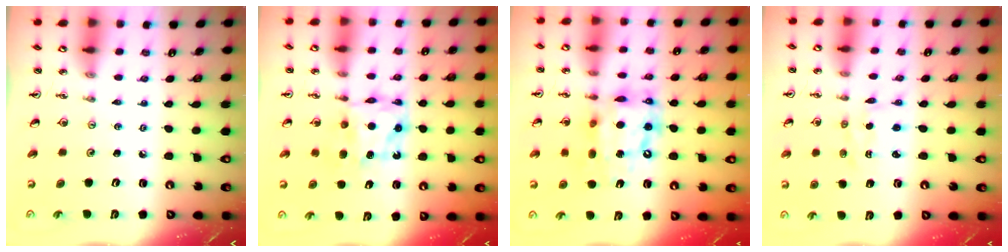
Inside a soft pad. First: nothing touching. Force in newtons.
{"total": 6.9, "press": 6.9, "slide": 0.3}
{"total": 14.1, "press": 14.0, "slide": 1.7}
{"total": 2.1, "press": 2.0, "slide": 0.6}